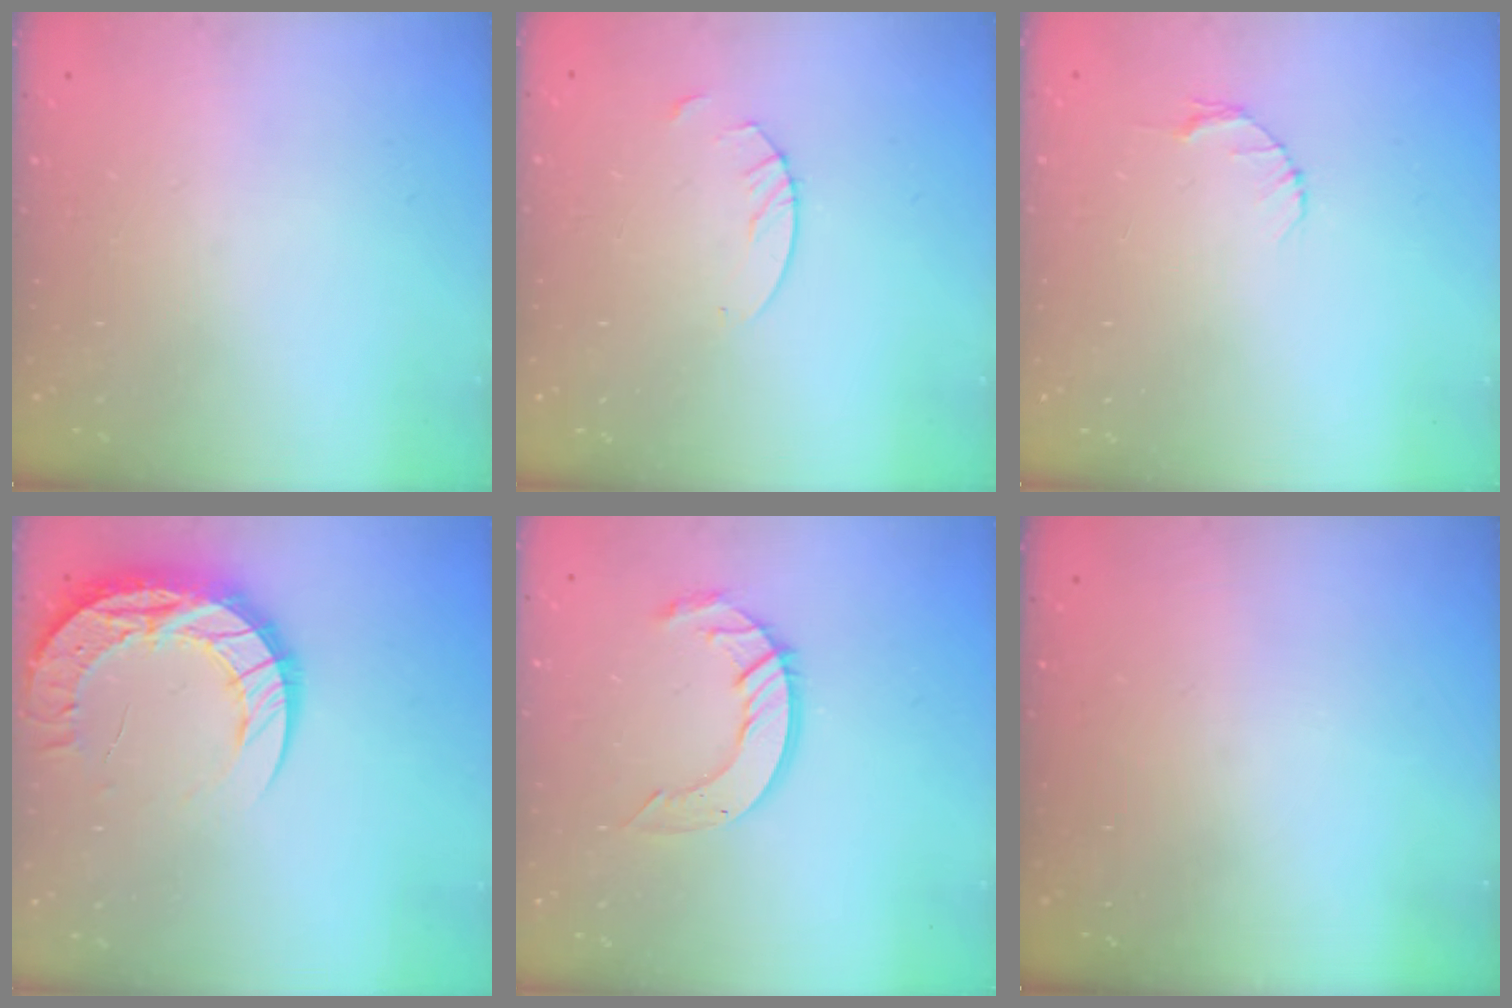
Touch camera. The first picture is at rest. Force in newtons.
{"total": 2.7, "press": 2.7, "slide": 0.2}
{"total": 2.6, "press": 2.6, "slide": 0.3}
{"total": 15.4, "press": 15.4, "slide": 1.1}
{"total": 9.8, "press": 9.8, "slide": 0.9}
{"total": 0.0}